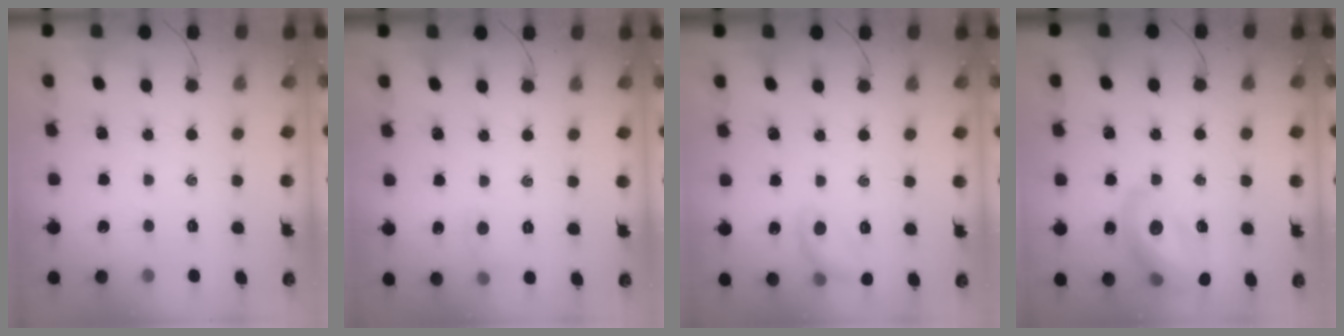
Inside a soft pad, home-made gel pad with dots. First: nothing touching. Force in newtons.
{"total": 4.9, "press": 4.6, "slide": 1.7}
{"total": 8.6, "press": 8.6, "slide": 0.2}
{"total": 15.9, "press": 15.6, "slide": 3.1}